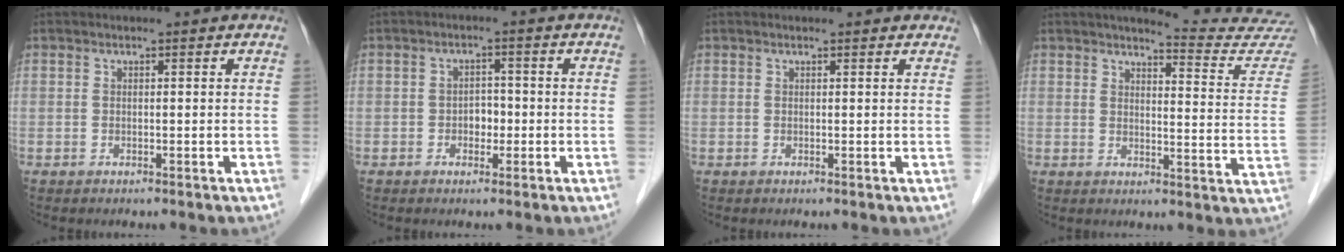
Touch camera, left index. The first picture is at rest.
{"total": 2.4, "force": [-0.7, 1.7, 1.6], "torque": [-0.020, 0.007, -0.011]}
{"total": 2.5, "force": [2.3, 0.8, 0.7], "torque": [-0.012, 0.013, 0.017]}
{"total": 13.8, "force": [13.7, -0.2, 2.1], "torque": [-0.012, -0.095, 0.136]}